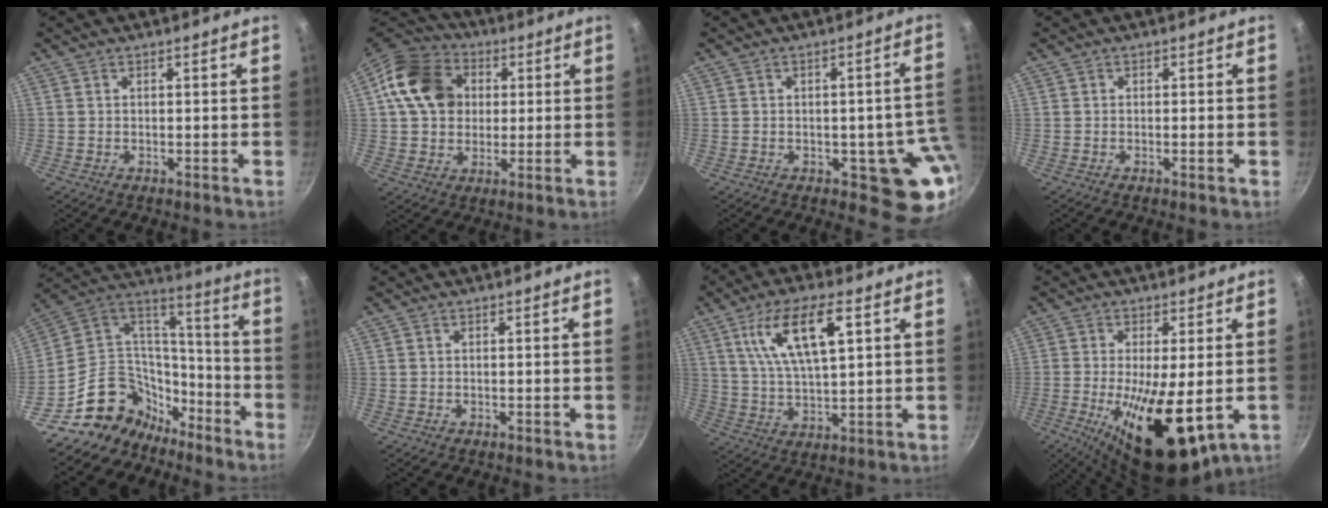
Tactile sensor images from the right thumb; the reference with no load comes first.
{"total": 15.0, "force": [3.0, 12.2, 8.2], "torque": [-0.123, 0.015, 0.043]}
{"total": 10.5, "force": [-2.0, 5.7, 8.5], "torque": [-0.034, 0.006, -0.022]}
{"total": 1.0, "force": [-0.5, 0.2, 0.9], "torque": [-0.018, 0.002, -0.010]}
{"total": 19.1, "force": [-12.6, 13.2, 5.8], "torque": [-0.042, 0.132, -0.222]}
{"total": 0.0}
{"total": 13.2, "force": [5.2, 4.4, 11.4], "torque": [-0.199, -0.010, 0.101]}
{"total": 16.1, "force": [-3.1, 5.9, 14.6], "torque": [-0.241, -0.009, -0.036]}